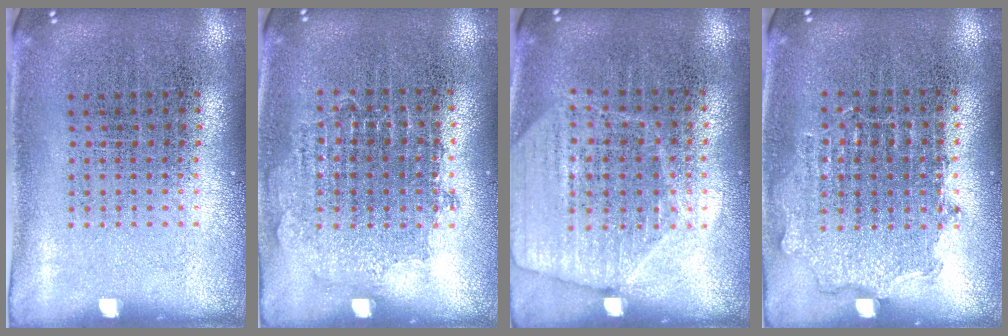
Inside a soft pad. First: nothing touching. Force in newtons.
{"total": 0.7, "press": 0.7, "slide": 0.3}
{"total": 1.8, "press": 1.6, "slide": 0.7}
{"total": 0.8, "press": 0.7, "slide": 0.3}